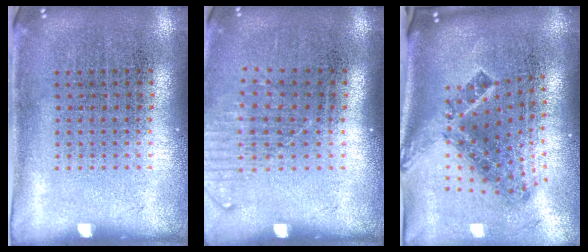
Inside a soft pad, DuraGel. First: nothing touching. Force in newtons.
{"total": 1.3, "press": 1.1, "slide": 0.8}
{"total": 2.0, "press": 1.3, "slide": 1.6}